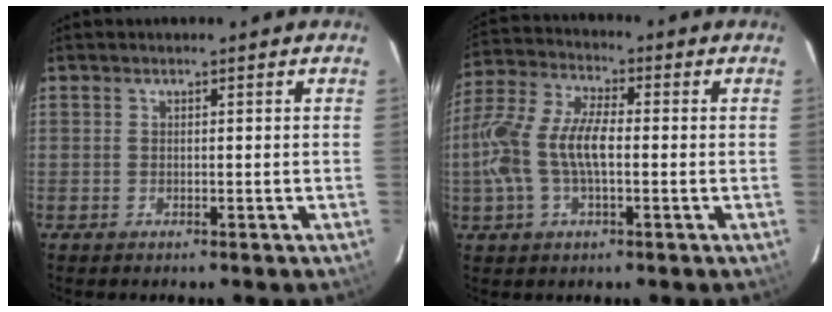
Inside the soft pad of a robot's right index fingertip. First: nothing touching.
{"total": 12.9, "force": [-1.3, 5.7, 11.5], "torque": [-0.250, 0.012, -0.027]}